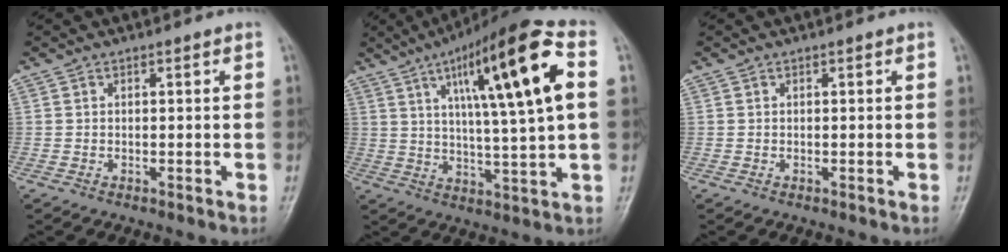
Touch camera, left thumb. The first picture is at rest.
{"total": 21.0, "force": [6.5, 3.4, 19.7], "torque": [-0.306, 0.007, 0.097]}
{"total": 0.0}